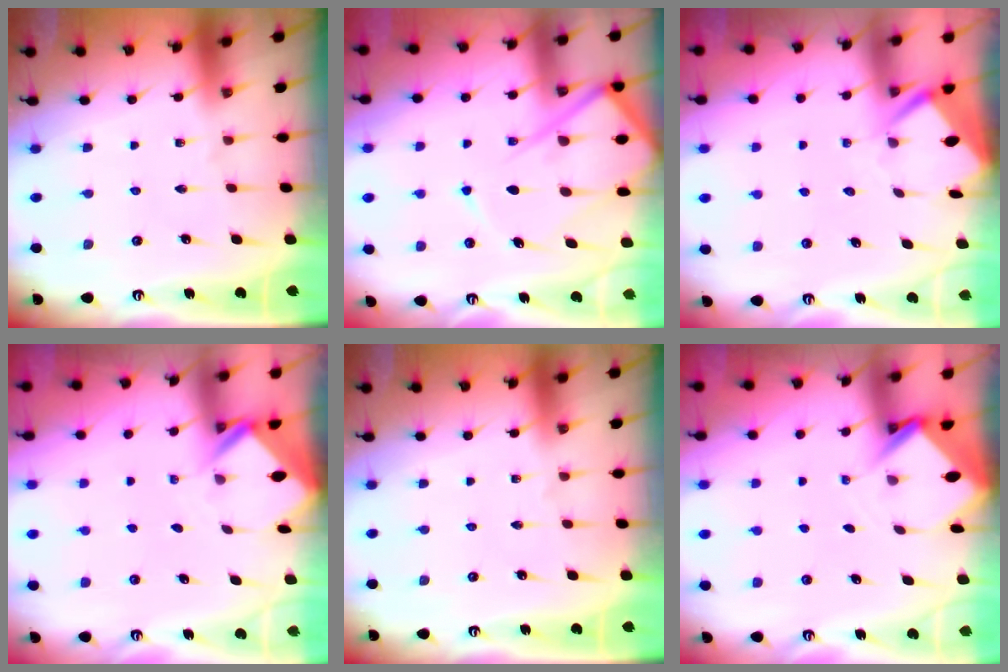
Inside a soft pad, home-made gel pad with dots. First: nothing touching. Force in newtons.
{"total": 13.1, "press": 13.1, "slide": 1.2}
{"total": 3.0, "press": 3.0, "slide": 0.3}
{"total": 2.3, "press": 2.3, "slide": 0.2}
{"total": 0.0}
{"total": 2.9, "press": 2.9, "slide": 0.2}